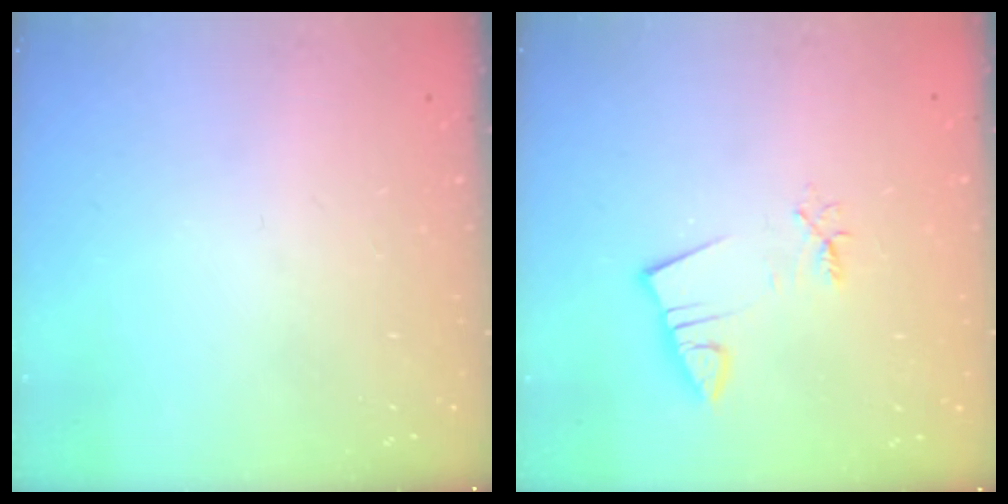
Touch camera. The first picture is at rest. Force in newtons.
{"total": 2.7, "press": 2.7, "slide": 0.4}